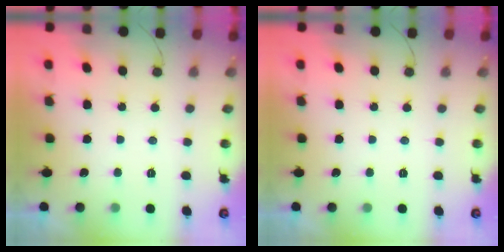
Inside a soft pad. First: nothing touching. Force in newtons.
{"total": 0.0}